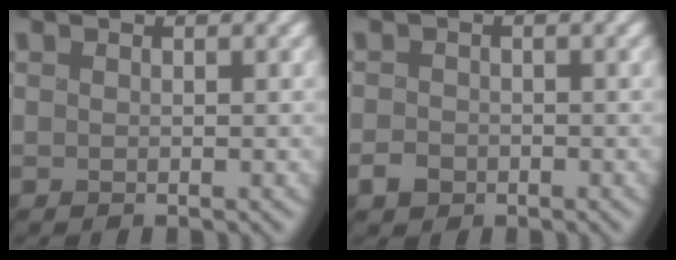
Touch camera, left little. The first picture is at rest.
{"total": 1.6, "force": [-1.0, 1.1, 0.4], "torque": [-0.001, -0.006, -0.024]}